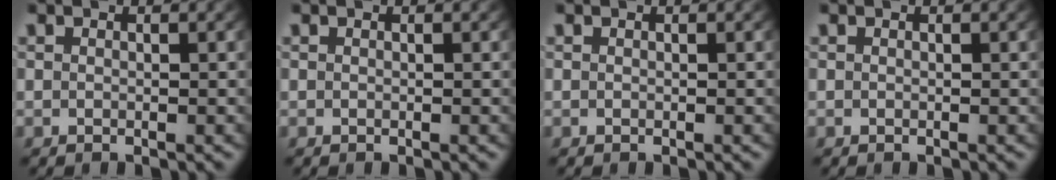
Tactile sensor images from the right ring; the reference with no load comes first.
{"total": 0.0}
{"total": 0.0}
{"total": 0.0}